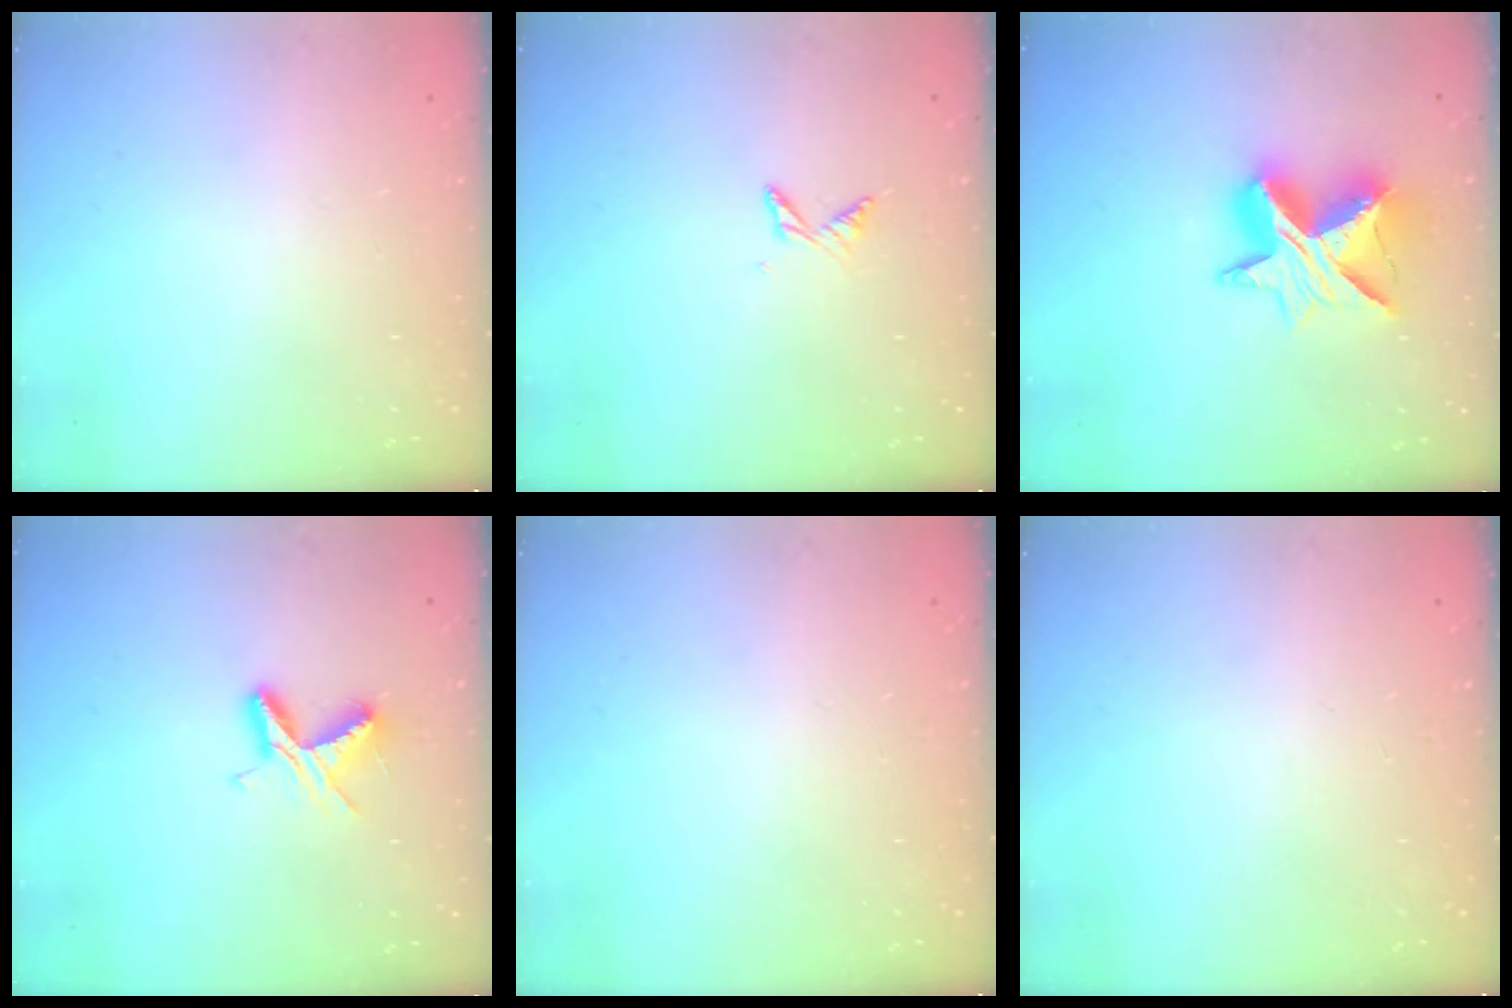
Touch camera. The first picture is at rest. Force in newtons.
{"total": 5.3, "press": 5.2, "slide": 0.6}
{"total": 13.8, "press": 13.7, "slide": 0.9}
{"total": 5.9, "press": 5.9, "slide": 0.5}
{"total": 0.0}
{"total": 0.0}